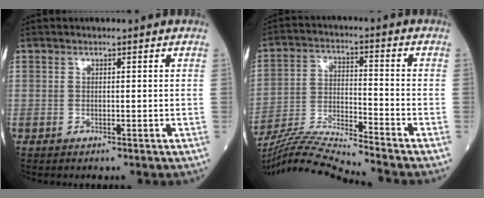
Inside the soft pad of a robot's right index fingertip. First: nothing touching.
{"total": 12.6, "force": [-11.8, -2.7, 3.5], "torque": [-0.061, -0.004, -0.216]}